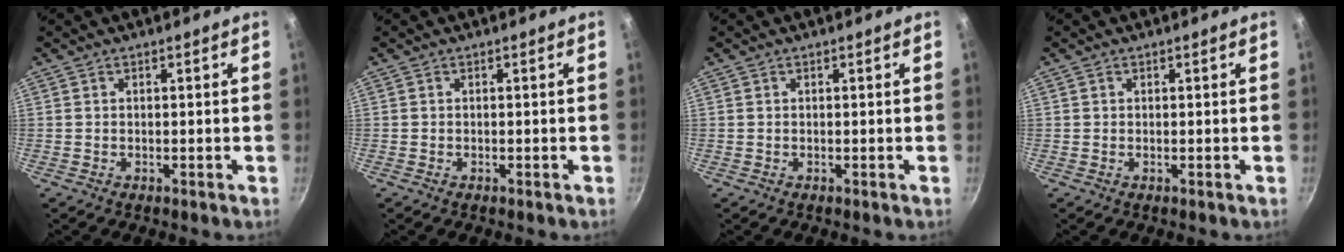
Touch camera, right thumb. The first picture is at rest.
{"total": 0.0}
{"total": 0.0}
{"total": 0.0}